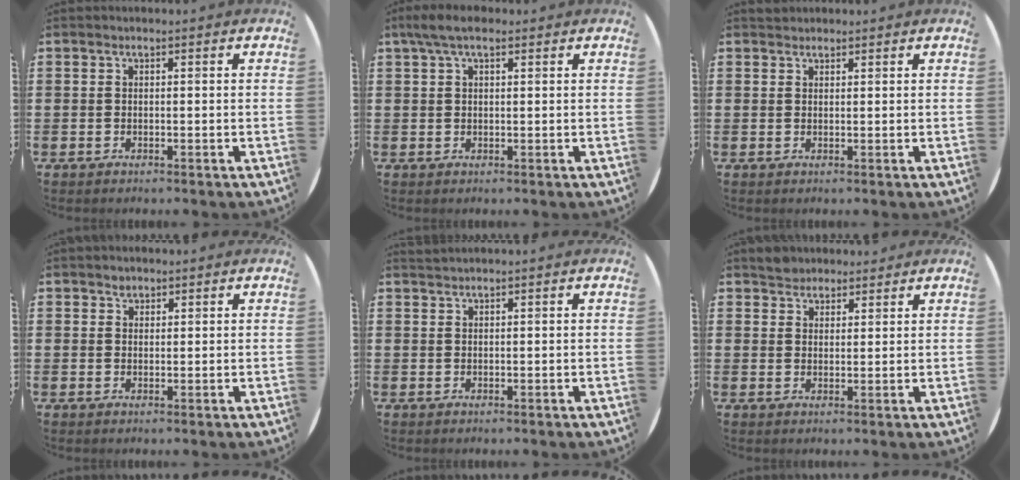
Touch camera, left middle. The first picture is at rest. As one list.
[{"total": 3.5, "force": [2.1, 1.3, 2.5], "torque": [-0.051, 0.009, 0.037]}, {"total": 0.9, "force": [0.9, 0.3, -0.2], "torque": [0.011, 0.000, 0.015]}, {"total": 1.3, "force": [1.0, 0.7, 0.1], "torque": [0.005, -0.001, 0.019]}, {"total": 0.7, "force": [0.7, -0.2, 0.0], "torque": [0.002, 0.001, 0.013]}, {"total": 2.8, "force": [2.6, 1.0, -0.2], "torque": [0.005, 0.000, 0.049]}]